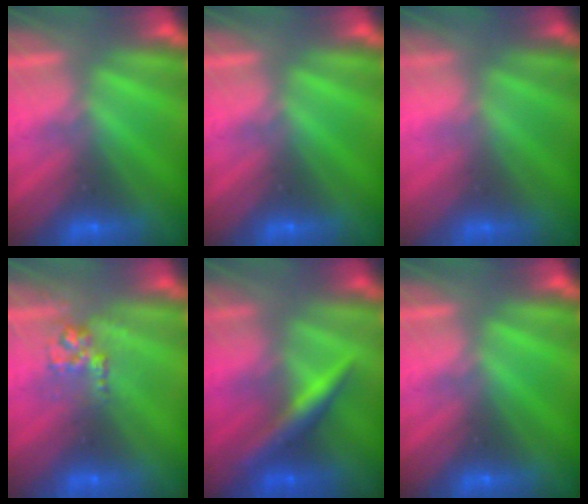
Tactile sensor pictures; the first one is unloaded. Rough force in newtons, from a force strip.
{"total": 0.0}
{"total": 2.5}
{"total": 2.7}
{"total": 2.4}
{"total": 0.0}